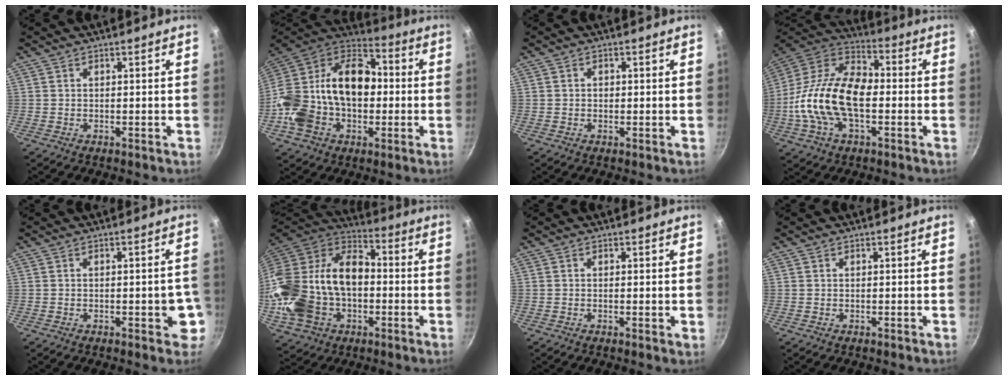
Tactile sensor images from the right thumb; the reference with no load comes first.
{"total": 27.6, "force": [-1.6, 19.4, 19.6], "torque": [-0.366, 0.064, -0.038]}
{"total": 1.1, "force": [0.0, 1.0, 0.5], "torque": [-0.006, 0.004, -0.001]}
{"total": 20.9, "force": [-2.5, 12.1, 16.8], "torque": [-0.295, 0.037, -0.064]}
{"total": 5.3, "force": [-1.3, 2.4, 4.6], "torque": [-0.033, 0.009, -0.017]}
{"total": 27.5, "force": [-4.1, 19.2, 19.3], "torque": [-0.383, 0.052, -0.070]}
{"total": 0.7, "force": [-0.1, 0.0, 0.7], "torque": [-0.011, -0.002, -0.003]}
{"total": 0.0}